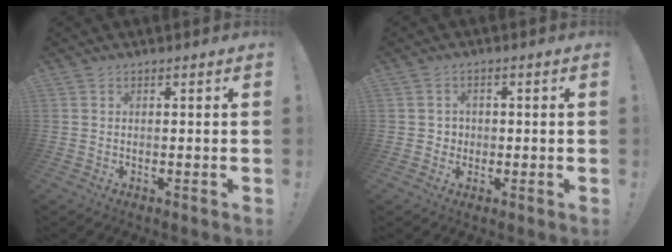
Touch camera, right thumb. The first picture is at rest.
{"total": 2.9, "force": [-0.1, 2.8, 0.6], "torque": [-0.014, 0.003, -0.002]}